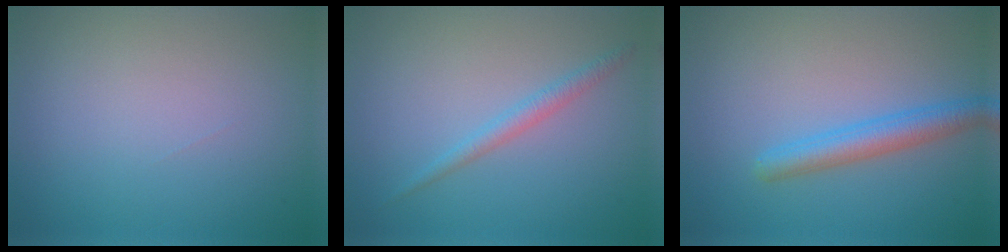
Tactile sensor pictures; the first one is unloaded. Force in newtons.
{"total": 1.5, "press": 1.5, "slide": 0.1}
{"total": 3.1, "press": 3.1, "slide": 0.1}